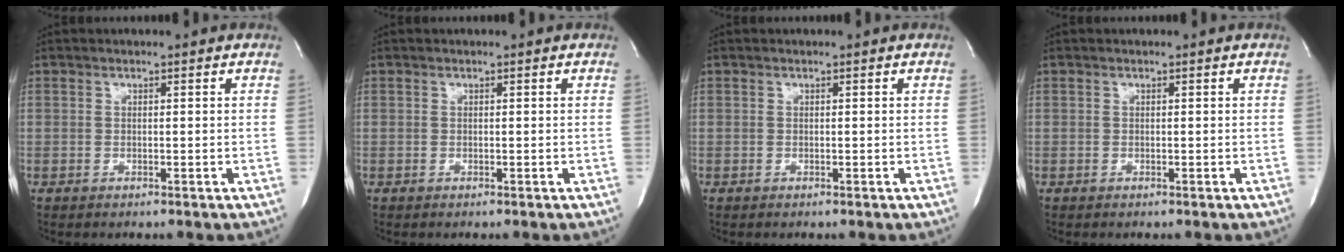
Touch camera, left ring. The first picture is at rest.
{"total": 0.0}
{"total": 0.0}
{"total": 0.0}